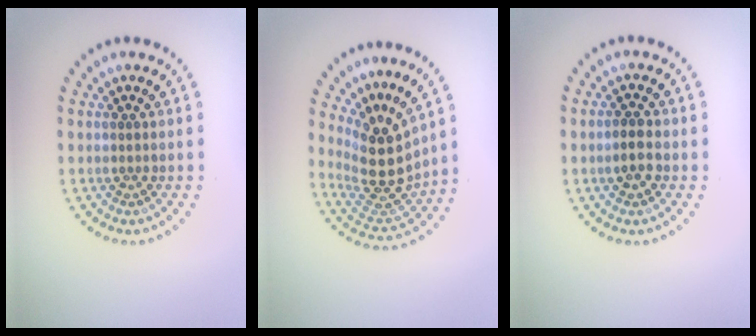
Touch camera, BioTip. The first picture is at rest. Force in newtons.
{"total": 4.8, "press": 3.9, "slide": 2.7}
{"total": 1.9, "press": 1.8, "slide": 0.4}